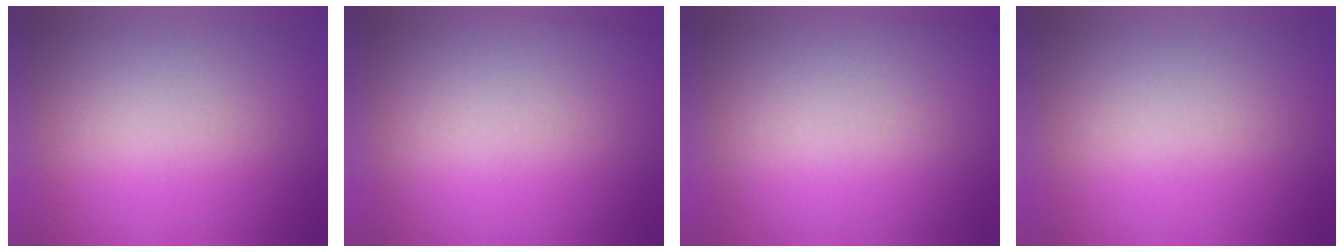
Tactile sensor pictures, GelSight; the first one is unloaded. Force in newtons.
{"total": 3.2}
{"total": 2.8}
{"total": 0.0}